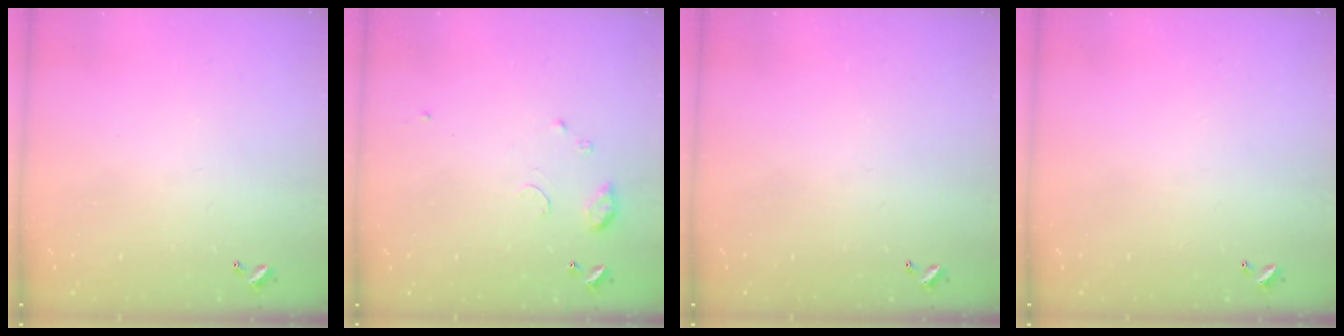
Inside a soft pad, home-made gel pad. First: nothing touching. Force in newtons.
{"total": 7.9, "press": 7.8, "slide": 0.8}
{"total": 0.0}
{"total": 0.0}